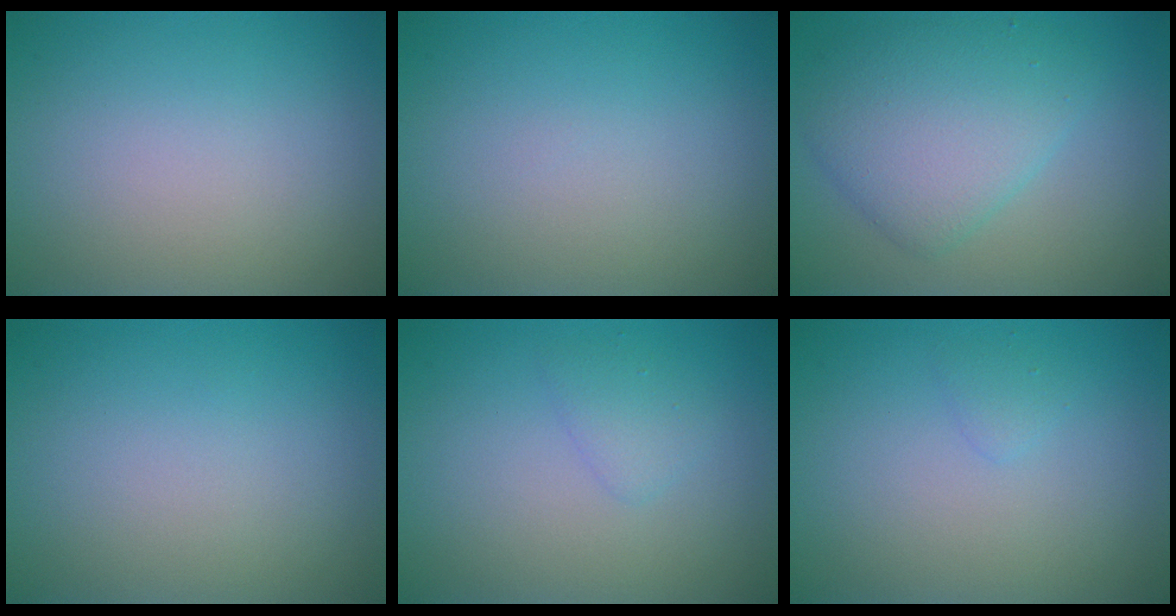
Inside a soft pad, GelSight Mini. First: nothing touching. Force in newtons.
{"total": 0.0}
{"total": 5.8, "press": 5.8, "slide": 0.3}
{"total": 0.0}
{"total": 1.3, "press": 1.3, "slide": 0.1}
{"total": 0.7, "press": 0.7, "slide": 0.1}